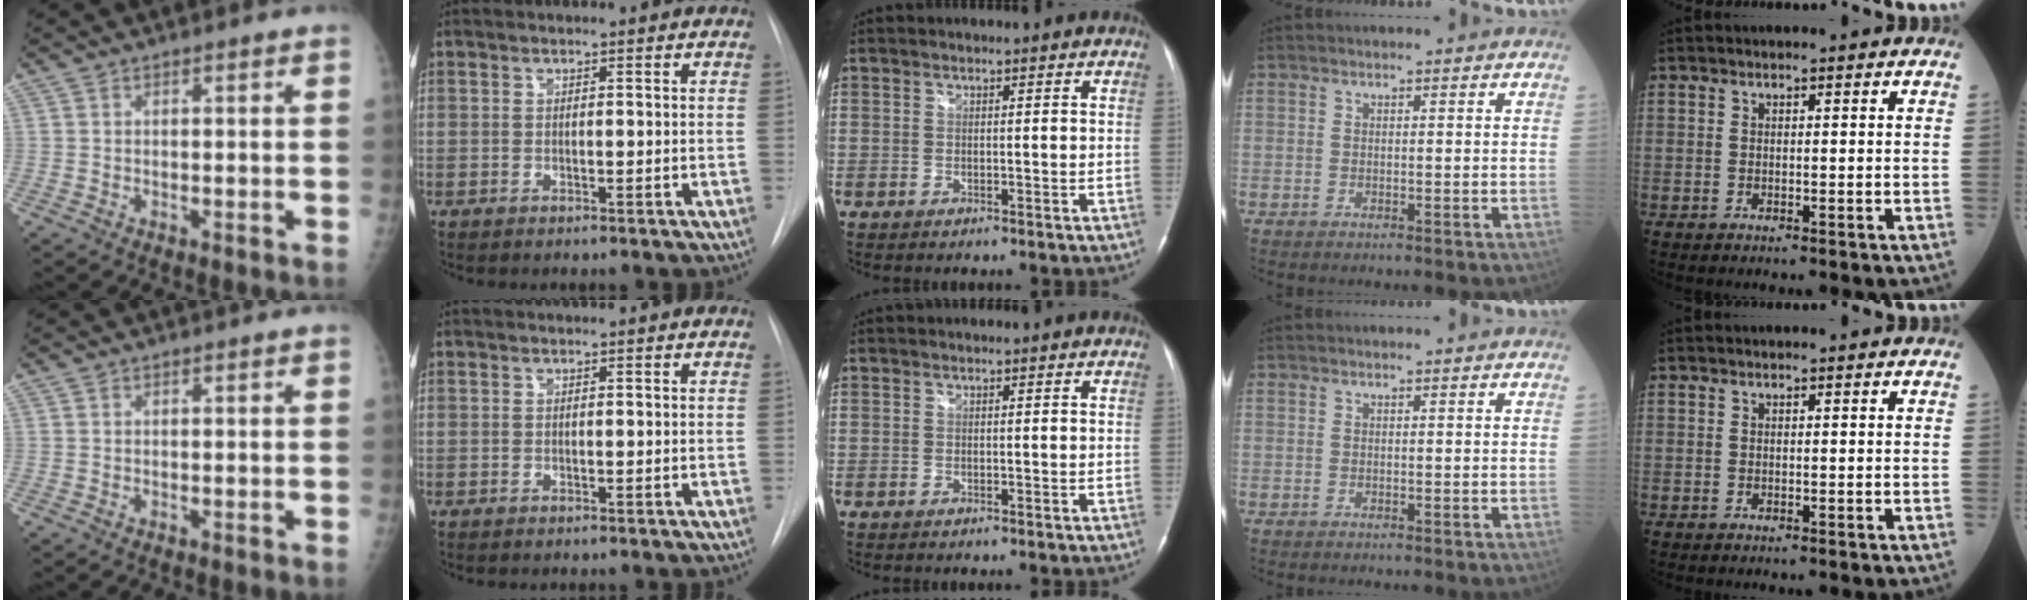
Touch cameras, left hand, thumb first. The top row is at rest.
{}